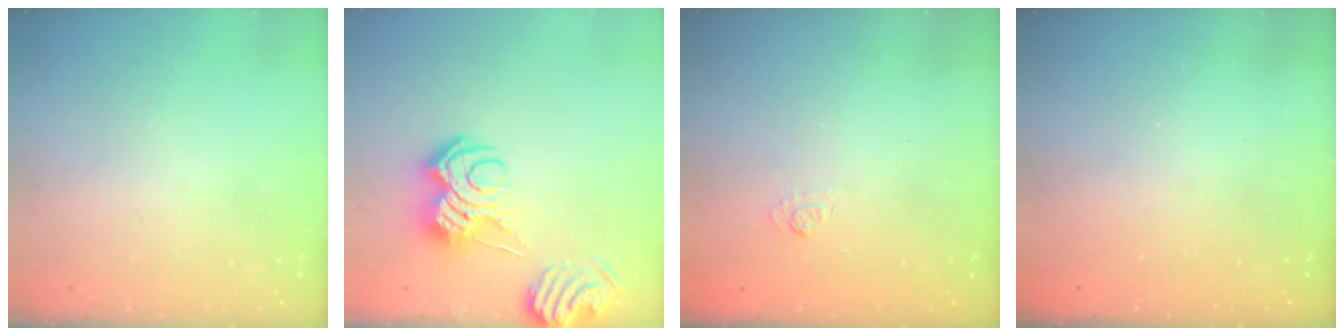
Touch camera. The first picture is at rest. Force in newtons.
{"total": 9.9, "press": 9.9, "slide": 0.7}
{"total": 2.2, "press": 1.6, "slide": 1.4}
{"total": 2.3, "press": 2.2, "slide": 0.8}